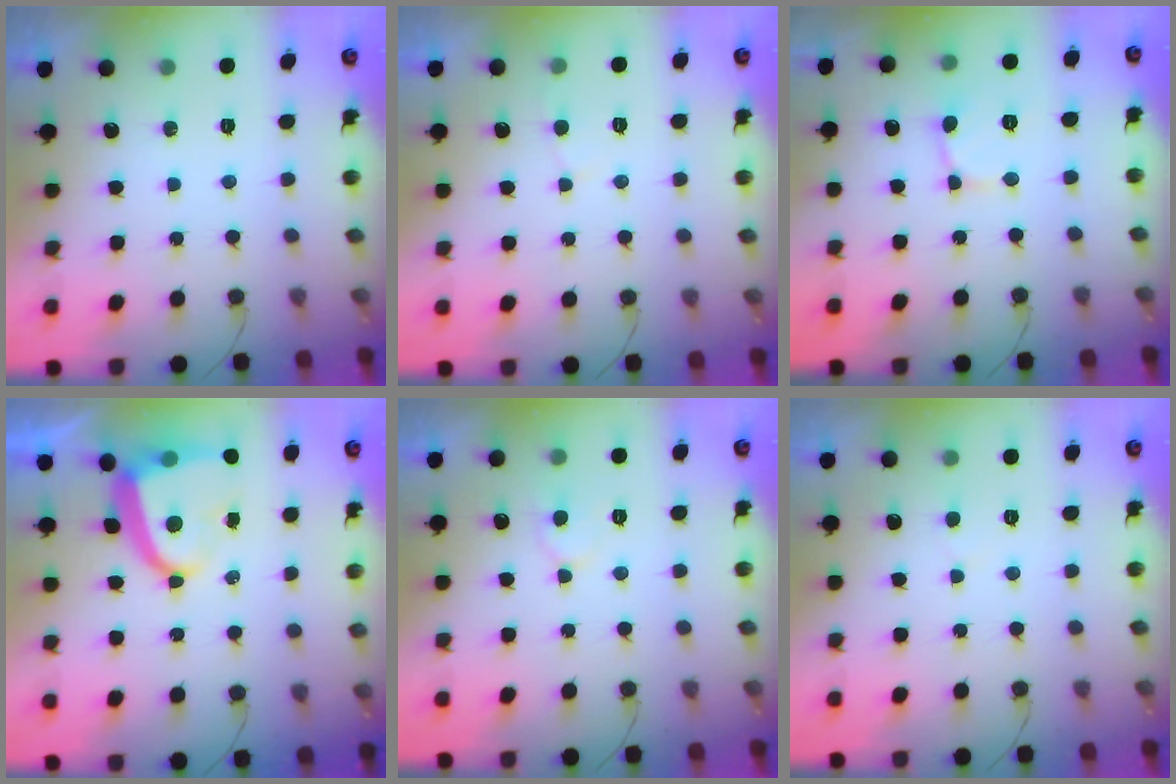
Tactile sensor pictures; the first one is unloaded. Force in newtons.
{"total": 3.3, "press": 3.3, "slide": 0.4}
{"total": 2.1, "press": 2.1, "slide": 0.2}
{"total": 9.9, "press": 9.9, "slide": 1.0}
{"total": 5.4, "press": 5.4, "slide": 0.3}
{"total": 2.6, "press": 2.6, "slide": 0.2}